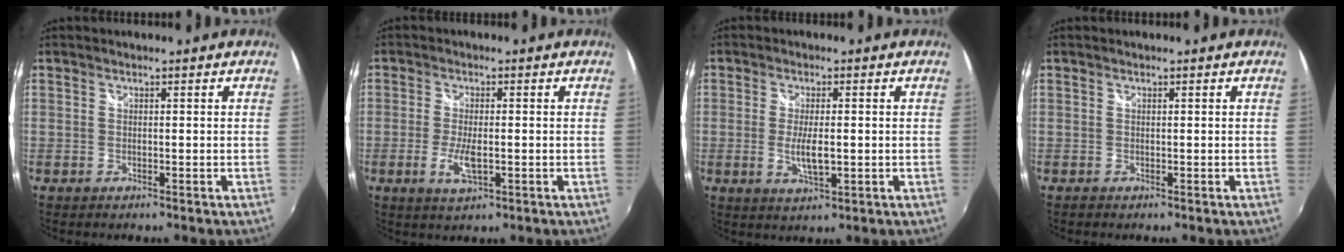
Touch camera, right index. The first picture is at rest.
{"total": 4.7, "force": [-1.4, 1.3, 4.3], "torque": [-0.092, -0.009, -0.026]}
{"total": 4.9, "force": [-0.6, 1.5, 4.6], "torque": [-0.089, -0.010, -0.008]}
{"total": 0.0}